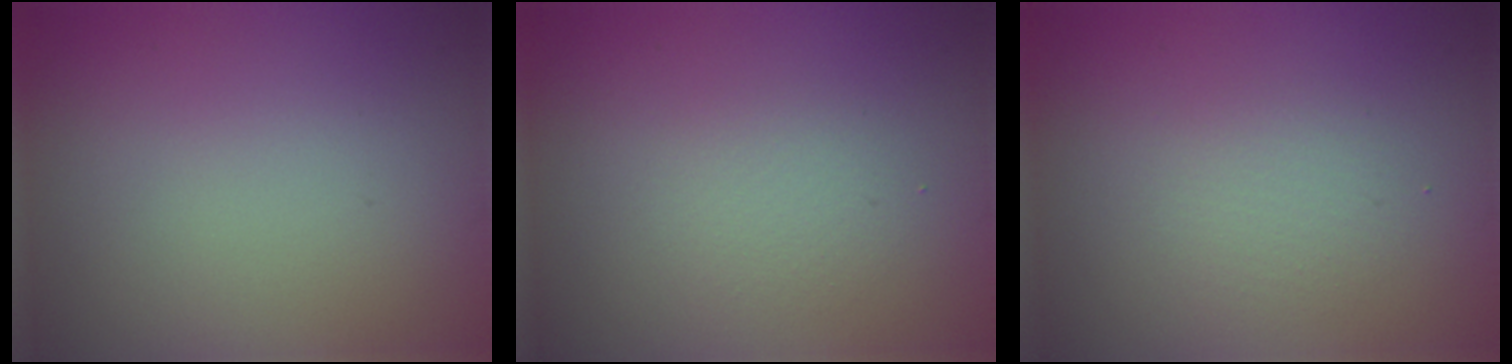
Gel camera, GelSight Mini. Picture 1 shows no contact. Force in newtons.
{"total": 1.6, "press": 1.6, "slide": 0.1}
{"total": 1.7, "press": 1.7, "slide": 0.1}